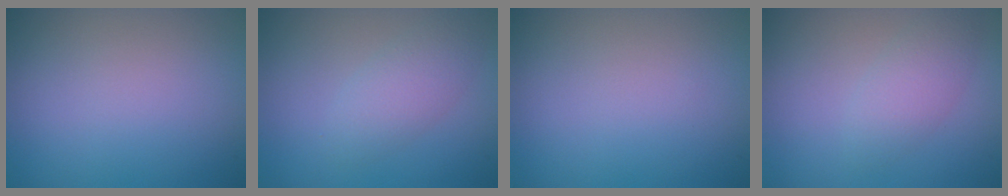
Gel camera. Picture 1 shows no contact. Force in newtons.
{"total": 2.8, "press": 2.8, "slide": 0.2}
{"total": 0.0}
{"total": 2.4, "press": 2.4, "slide": 0.0}